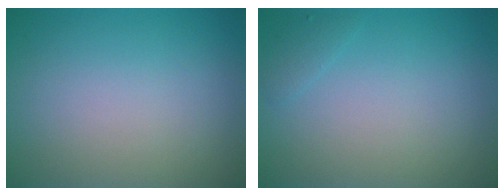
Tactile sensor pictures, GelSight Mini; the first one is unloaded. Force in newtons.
{"total": 0.8, "press": 0.8, "slide": 0.1}